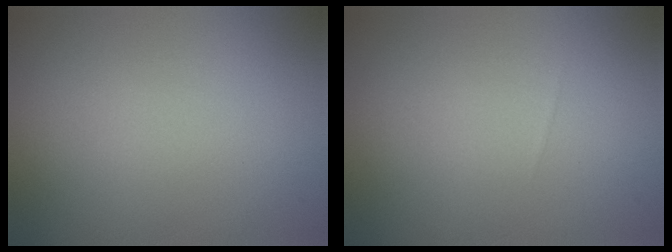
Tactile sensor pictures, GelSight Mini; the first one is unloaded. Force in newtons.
{"total": 0.0}